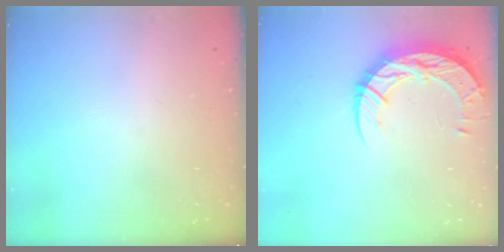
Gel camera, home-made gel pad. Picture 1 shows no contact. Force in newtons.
{"total": 13.5, "press": 13.5, "slide": 1.0}